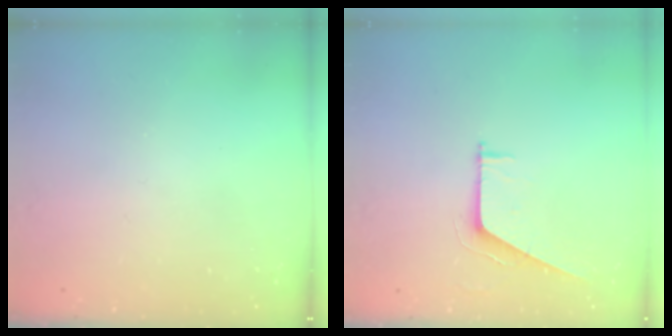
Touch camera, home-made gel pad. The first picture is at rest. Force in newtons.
{"total": 6.5, "press": 6.5, "slide": 0.2}